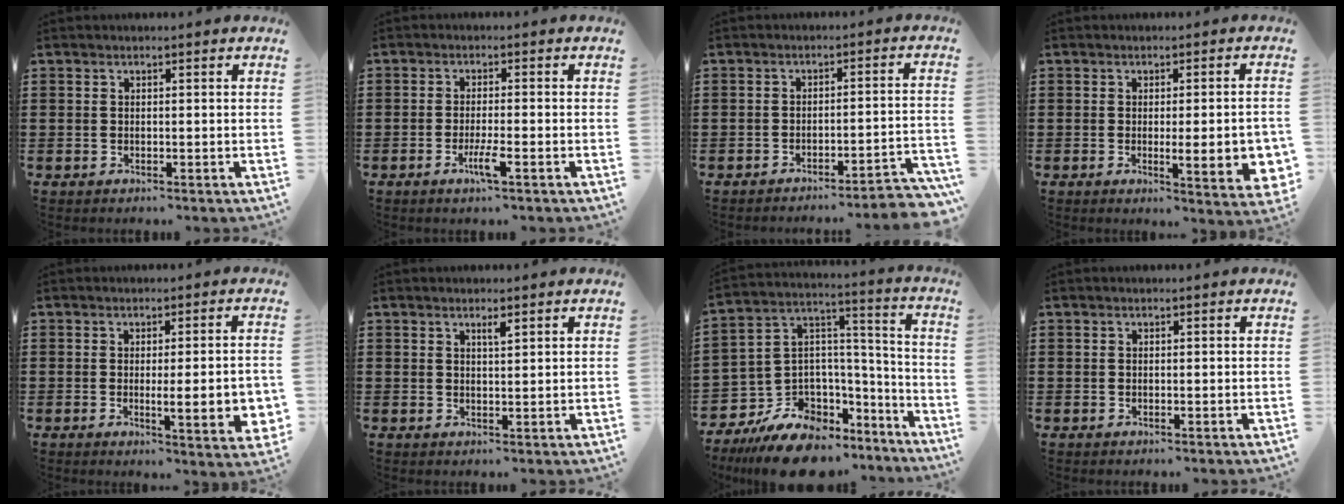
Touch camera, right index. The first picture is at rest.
{"total": 3.8, "force": [-1.7, 0.2, 3.4], "torque": [-0.068, -0.012, -0.033]}
{"total": 3.7, "force": [-3.3, -0.3, 1.5], "torque": [-0.029, -0.012, -0.069]}
{"total": 6.8, "force": [-0.8, 1.2, 6.6], "torque": [-0.094, -0.016, -0.010]}
{"total": 6.7, "force": [-0.7, 0.9, 6.6], "torque": [-0.094, -0.014, -0.011]}
{"total": 1.4, "force": [1.0, 0.2, 1.0], "torque": [-0.020, 0.000, 0.017]}
{"total": 10.8, "force": [-8.0, 6.5, 3.2], "torque": [-0.077, 0.023, -0.149]}
{"total": 0.0}